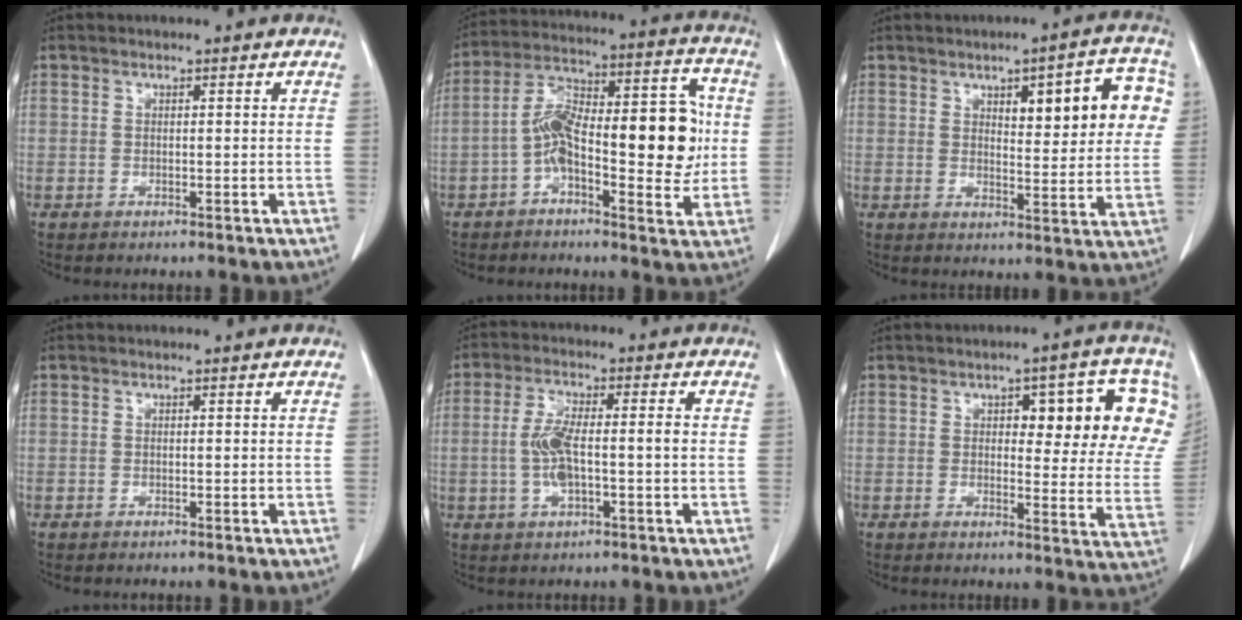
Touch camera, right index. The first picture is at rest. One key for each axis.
{"total": 17.0, "fx": -1.5, "fy": 5.7, "fz": 15.9, "tx": -0.250, "ty": 0.046, "tz": -0.026}
{"total": 11.6, "fx": 3.9, "fy": 3.4, "fz": 10.4, "tx": -0.124, "ty": 0.021, "tz": 0.049}
{"total": 0.0}
{"total": 7.0, "fx": -0.8, "fy": 1.7, "fz": 6.7, "tx": -0.141, "ty": 0.010, "tz": -0.015}
{"total": 14.8, "fx": 5.3, "fy": 4.9, "fz": 12.9, "tx": -0.147, "ty": 0.010, "tz": 0.060}